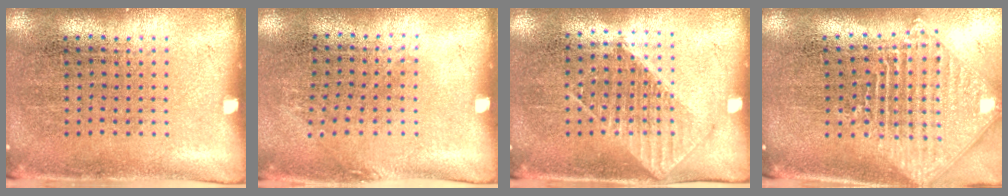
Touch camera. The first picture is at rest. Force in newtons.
{"total": 0.8, "press": 0.6, "slide": 0.5}
{"total": 1.1, "press": 1.0, "slide": 0.4}
{"total": 2.4, "press": 1.9, "slide": 1.5}